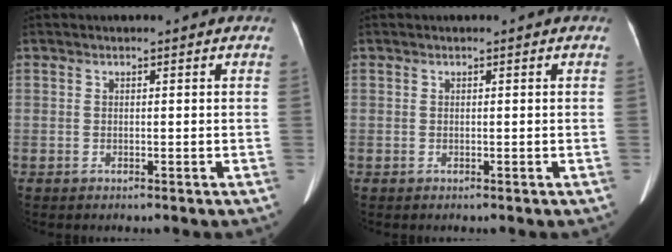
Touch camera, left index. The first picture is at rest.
{"total": 0.0}